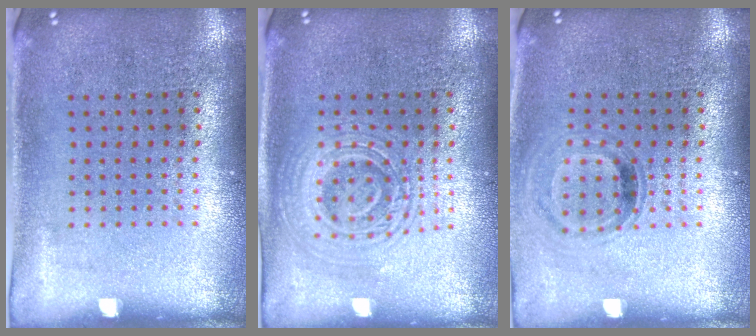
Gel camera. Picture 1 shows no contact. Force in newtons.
{"total": 2.6, "press": 2.5, "slide": 0.5}
{"total": 0.9, "press": 0.9, "slide": 0.3}